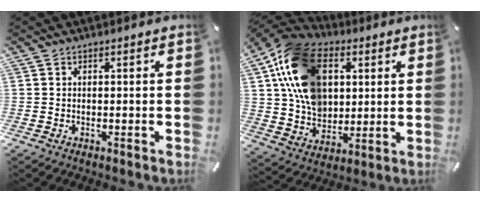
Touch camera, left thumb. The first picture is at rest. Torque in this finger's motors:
{"motor_torque": [2.19, 2.82, 2.24, -0.52, 0.36]}